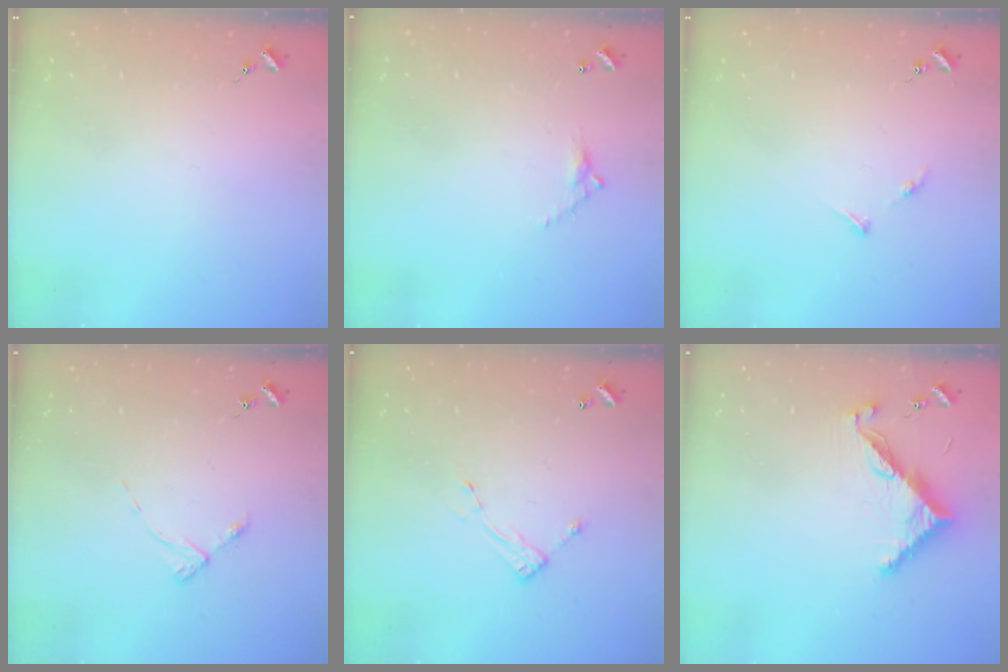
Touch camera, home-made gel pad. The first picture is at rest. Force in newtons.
{"total": 4.6, "press": 4.6, "slide": 0.3}
{"total": 4.0, "press": 3.9, "slide": 0.5}
{"total": 3.5, "press": 3.5, "slide": 0.6}
{"total": 6.6, "press": 6.6, "slide": 0.2}
{"total": 8.5, "press": 8.5, "slide": 0.6}